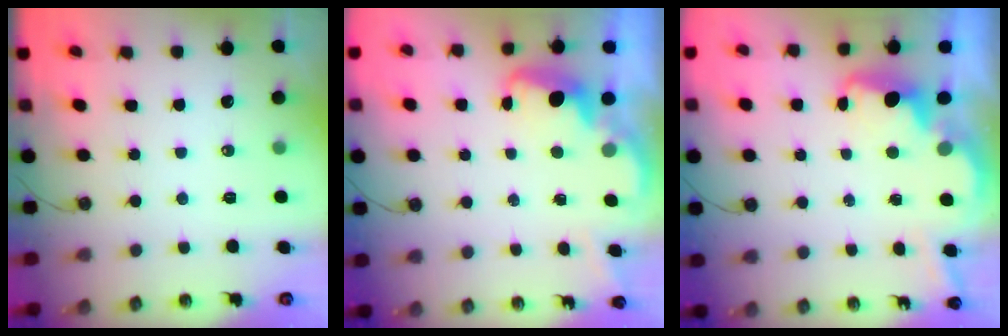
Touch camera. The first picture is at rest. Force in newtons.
{"total": 2.5, "press": 2.5, "slide": 0.6}
{"total": 3.7, "press": 3.6, "slide": 0.7}